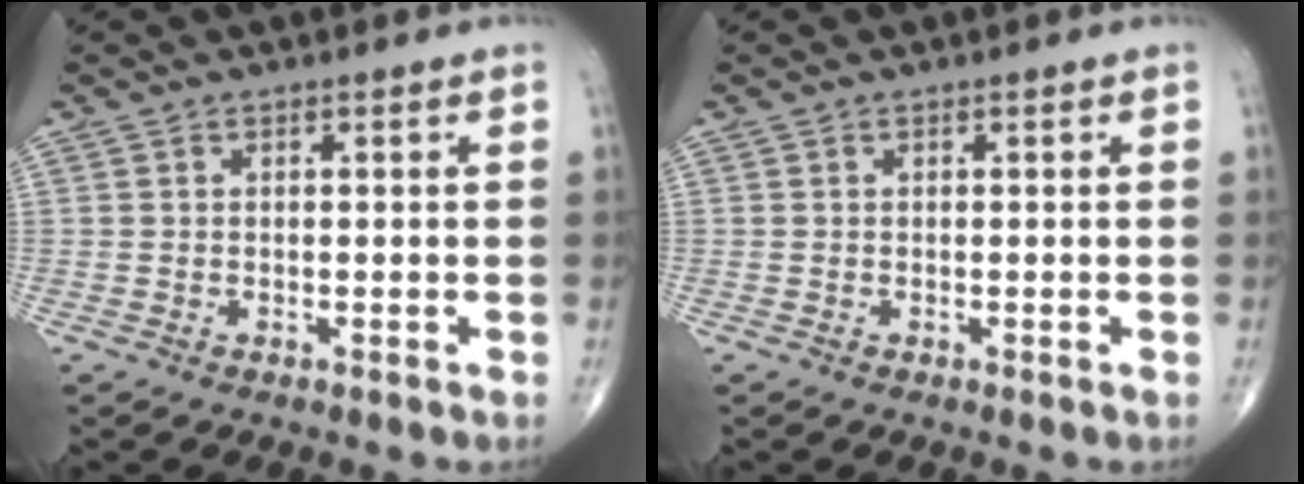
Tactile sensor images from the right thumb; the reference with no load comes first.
{"total": 0.0}